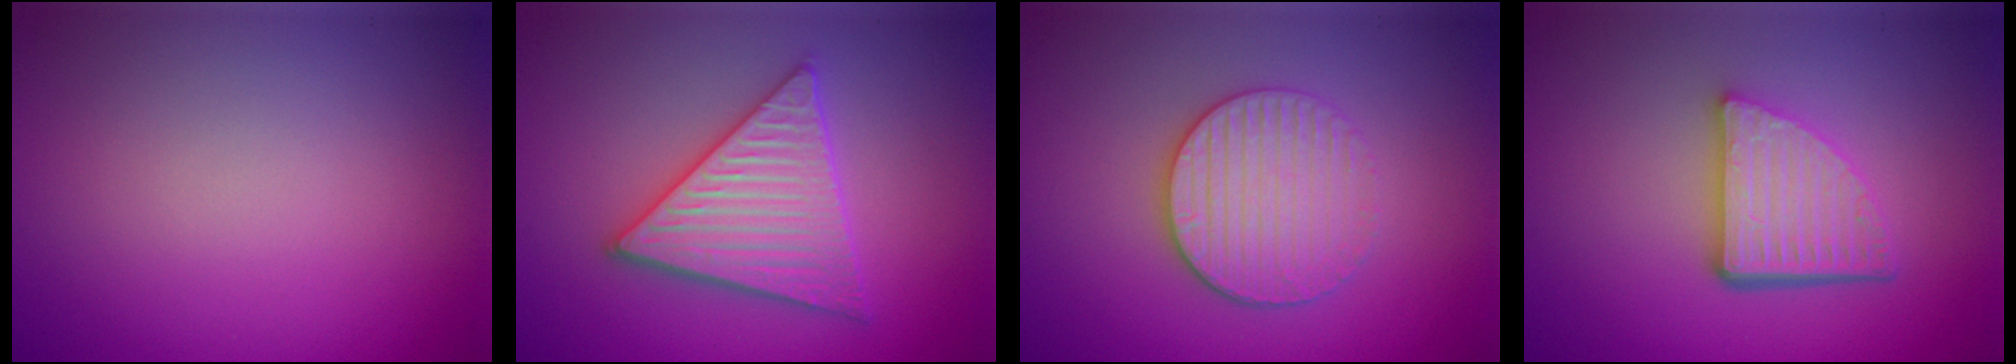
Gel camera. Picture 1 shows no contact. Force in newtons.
{"total": 5.7, "press": 5.6, "slide": 0.6}
{"total": 3.9, "press": 3.4, "slide": 1.9}
{"total": 5.0, "press": 3.6, "slide": 3.6}